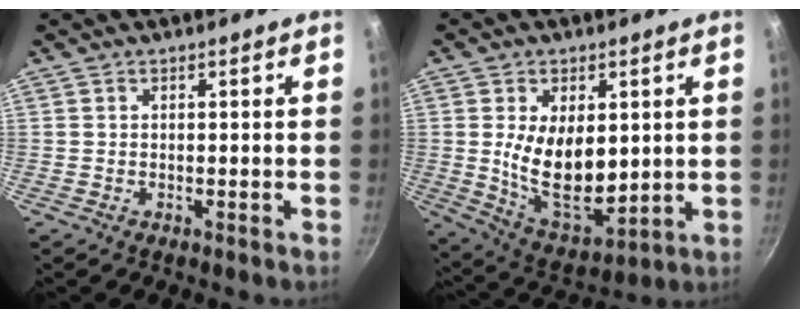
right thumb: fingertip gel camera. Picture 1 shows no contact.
{"total": 14.8, "force": [1.4, 8.6, 12.0], "torque": [-0.181, -0.034, 0.042]}